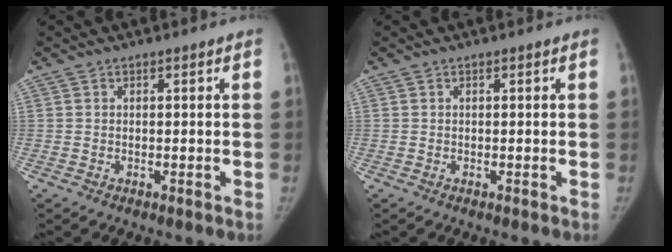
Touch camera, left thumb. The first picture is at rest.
{"total": 0.0}